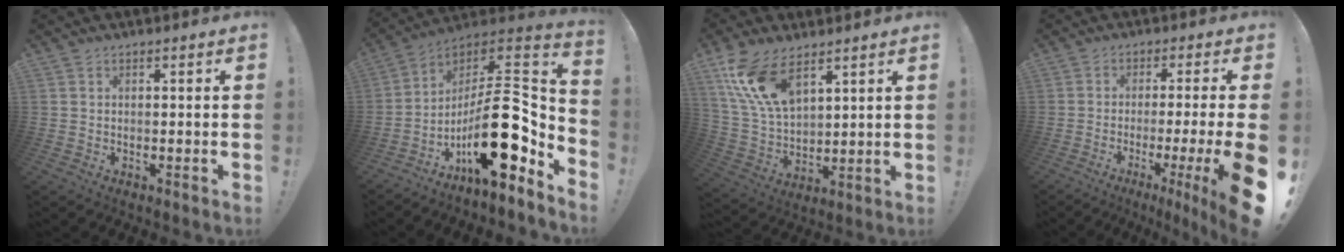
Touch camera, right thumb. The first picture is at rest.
{"total": 22.4, "force": [-6.2, 8.9, 19.5], "torque": [-0.325, 0.016, -0.098]}
{"total": 15.5, "force": [9.4, 7.8, 9.5], "torque": [-0.208, -0.045, 0.180]}
{"total": 11.9, "force": [-3.8, 0.0, 11.3], "torque": [-0.163, 0.007, -0.050]}